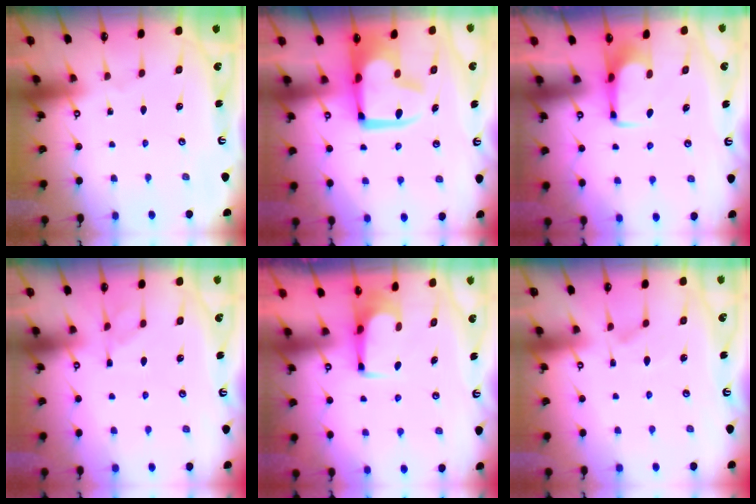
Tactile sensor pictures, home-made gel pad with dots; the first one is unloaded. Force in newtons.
{"total": 10.6, "press": 10.5, "slide": 1.2}
{"total": 1.7, "press": 1.6, "slide": 0.4}
{"total": 1.4, "press": 0.0, "slide": 1.4}
{"total": 3.6, "press": 3.6, "slide": 0.3}
{"total": 1.9, "press": 1.4, "slide": 1.2}